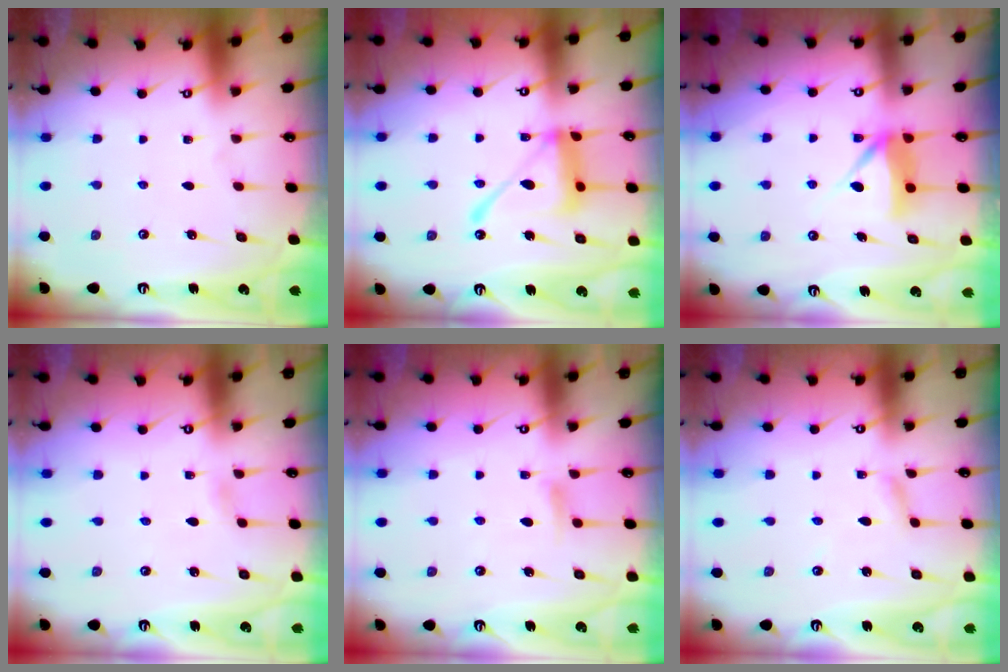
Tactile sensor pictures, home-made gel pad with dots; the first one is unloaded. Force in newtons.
{"total": 14.4, "press": 14.3, "slide": 1.2}
{"total": 8.0, "press": 8.0, "slide": 0.5}
{"total": 1.6, "press": 1.6, "slide": 0.2}
{"total": 7.4, "press": 7.4, "slide": 0.9}
{"total": 1.9, "press": 1.9, "slide": 0.2}